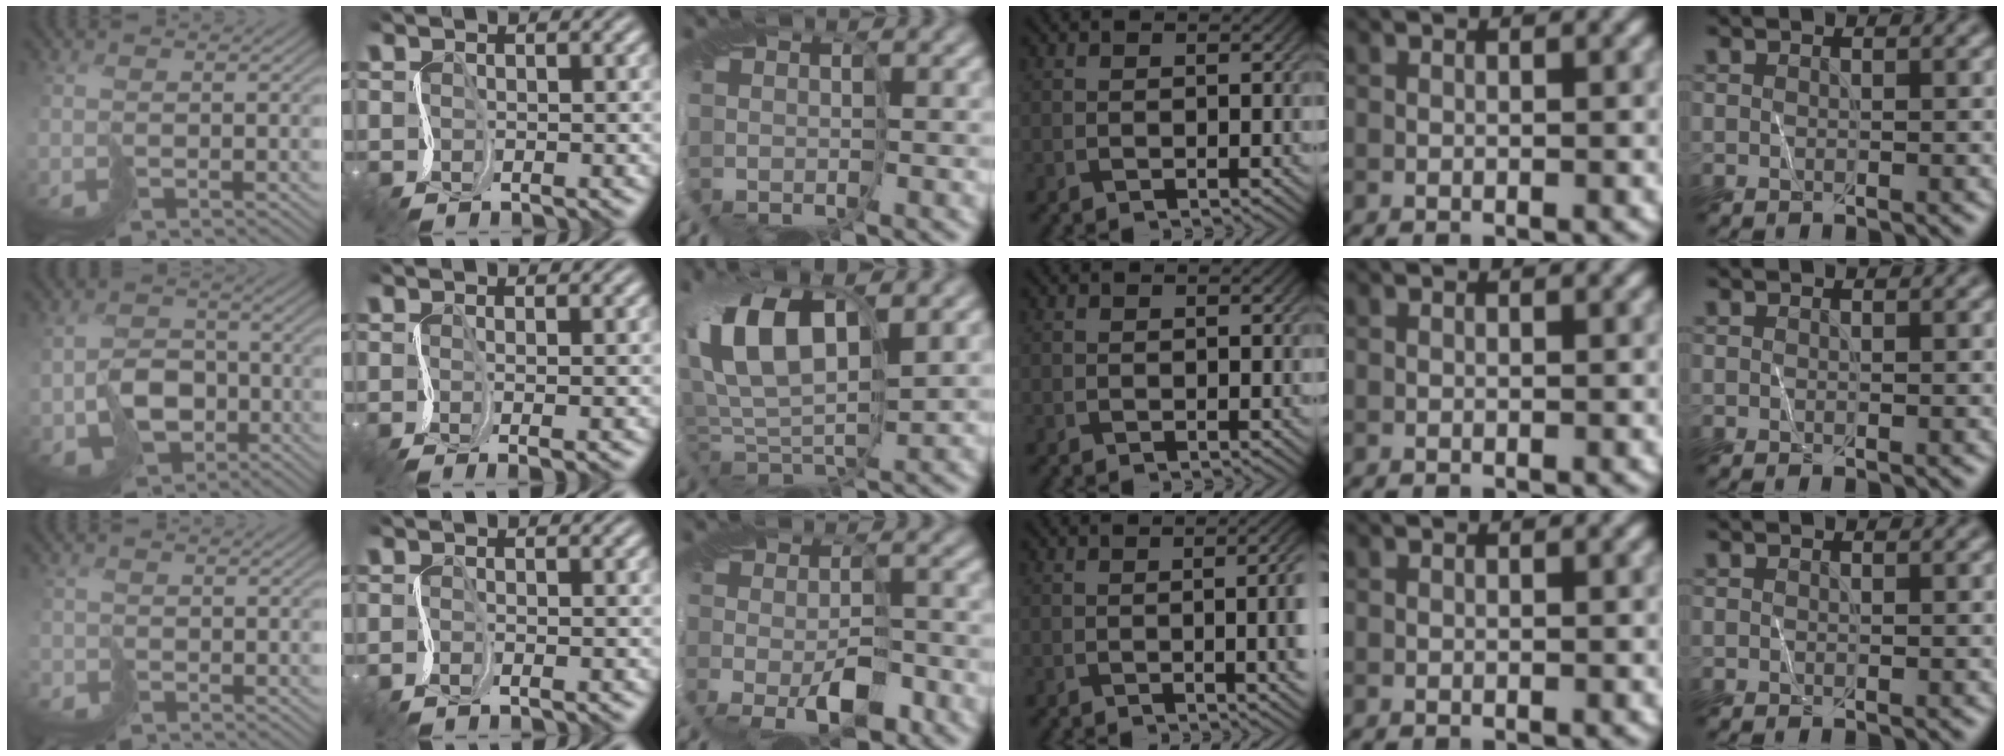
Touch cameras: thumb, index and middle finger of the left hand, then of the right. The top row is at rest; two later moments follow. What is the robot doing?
{"motion": "cut", "object": "bubble wrap"}